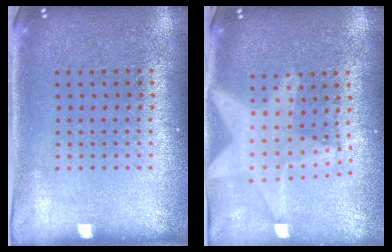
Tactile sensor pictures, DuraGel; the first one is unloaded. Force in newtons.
{"total": 2.3, "press": 1.9, "slide": 1.3}